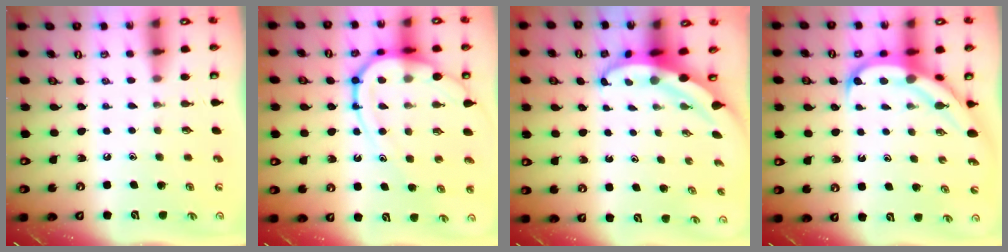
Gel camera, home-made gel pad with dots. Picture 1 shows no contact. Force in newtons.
{"total": 13.4, "press": 13.3, "slide": 1.3}
{"total": 4.1, "press": 4.1, "slide": 0.6}
{"total": 8.4, "press": 8.3, "slide": 1.0}